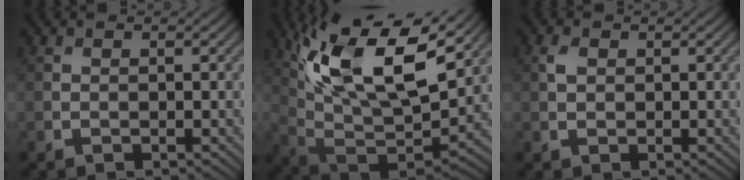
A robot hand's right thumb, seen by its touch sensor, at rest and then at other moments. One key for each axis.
{"total": 17.4, "fx": 8.6, "fy": 6.3, "fz": 13.8, "tx": -0.290, "ty": 0.001, "tz": 0.164}
{"total": 1.3, "fx": 0.5, "fy": 0.9, "fz": 0.8, "tx": -0.018, "ty": 0.004, "tz": 0.007}